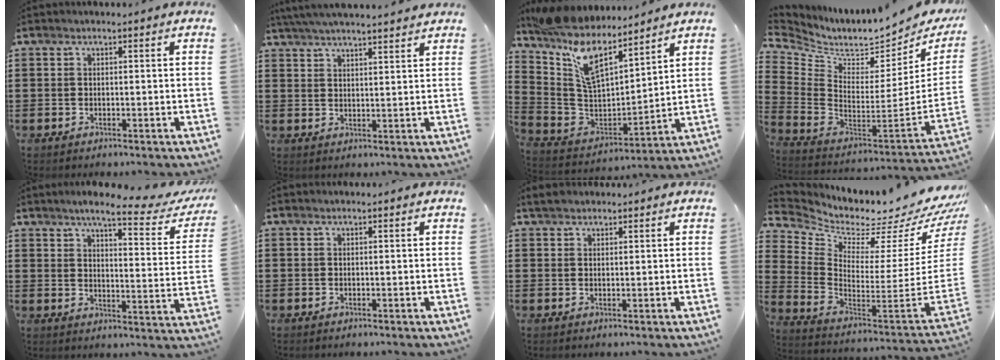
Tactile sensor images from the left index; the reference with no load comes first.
{"total": 4.1, "force": [3.9, -0.2, 1.1], "torque": [-0.034, -0.009, 0.070]}
{"total": 10.8, "force": [8.0, 3.4, 6.5], "torque": [-0.170, -0.055, 0.139]}
{"total": 4.8, "force": [3.9, 2.0, 1.9], "torque": [-0.070, -0.055, 0.063]}
{"total": 7.2, "force": [5.6, 0.8, 4.4], "torque": [-0.081, -0.029, 0.088]}
{"total": 0.0}
{"total": 1.7, "force": [1.6, 0.7, 0.3], "torque": [-0.011, 0.006, 0.031]}
{"total": 2.9, "force": [2.5, 0.9, 1.0], "torque": [-0.030, -0.063, 0.029]}